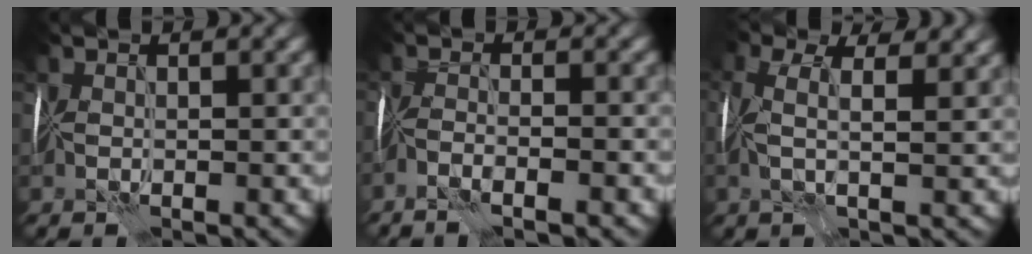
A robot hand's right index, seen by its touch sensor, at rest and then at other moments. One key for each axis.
{"total": 2.7, "fx": -1.9, "fy": 0.0, "fz": 1.9, "tx": -0.046, "ty": 0.008, "tz": -0.043}
{"total": 7.1, "fx": 2.7, "fy": 3.6, "fz": 5.5, "tx": -0.130, "ty": 0.031, "tz": 0.032}